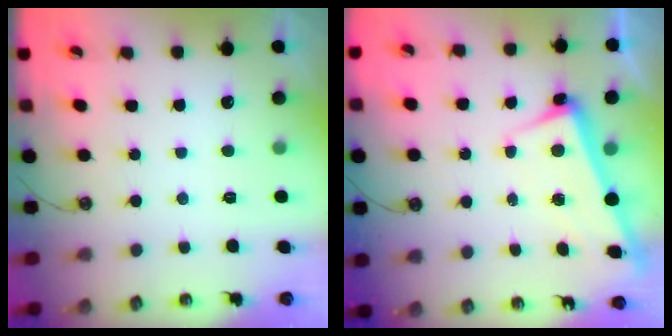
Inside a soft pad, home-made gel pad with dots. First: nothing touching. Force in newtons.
{"total": 2.4, "press": 2.4, "slide": 0.5}